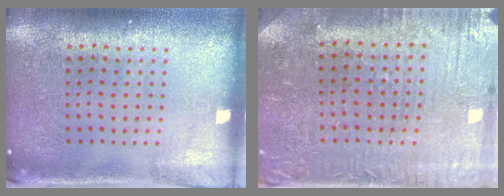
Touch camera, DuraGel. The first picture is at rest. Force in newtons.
{"total": 1.0, "press": 0.9, "slide": 0.4}